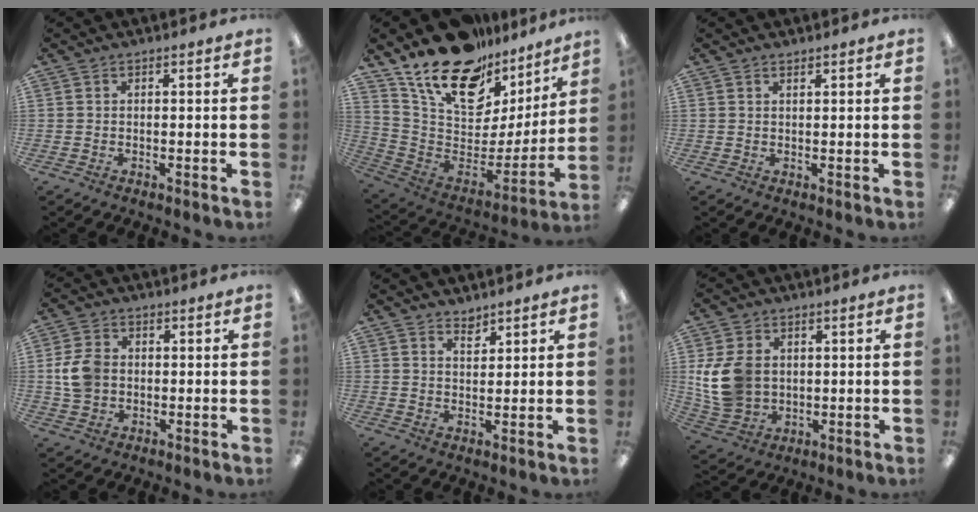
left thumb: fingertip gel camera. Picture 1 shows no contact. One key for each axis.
{"total": 21.1, "fx": 15.6, "fy": 10.4, "fz": 9.7, "tx": -0.166, "ty": -0.112, "tz": 0.280}
{"total": 0.8, "fx": 0.8, "fy": 0.2, "fz": 0.2, "tx": -0.004, "ty": -0.001, "tz": 0.015}
{"total": 7.9, "fx": 0.2, "fy": 6.3, "fz": 4.8, "tx": -0.104, "ty": 0.009, "tz": 0.004}
{"total": 3.0, "fx": 2.6, "fy": 1.2, "fz": 0.6, "tx": 0.001, "ty": -0.019, "tz": 0.046}
{"total": 12.1, "fx": 1.7, "fy": 9.5, "fz": 7.2, "tx": -0.162, "ty": 0.012, "tz": 0.034}